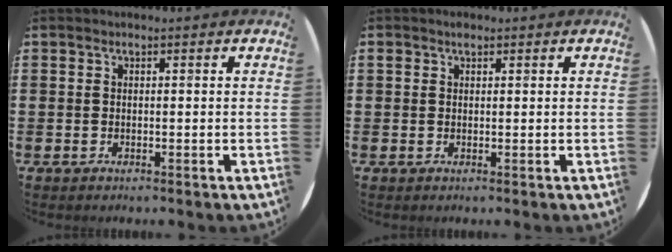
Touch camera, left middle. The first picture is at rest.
{"total": 0.8, "force": [0.6, 0.5, 0.2], "torque": [-0.005, 0.003, 0.012]}